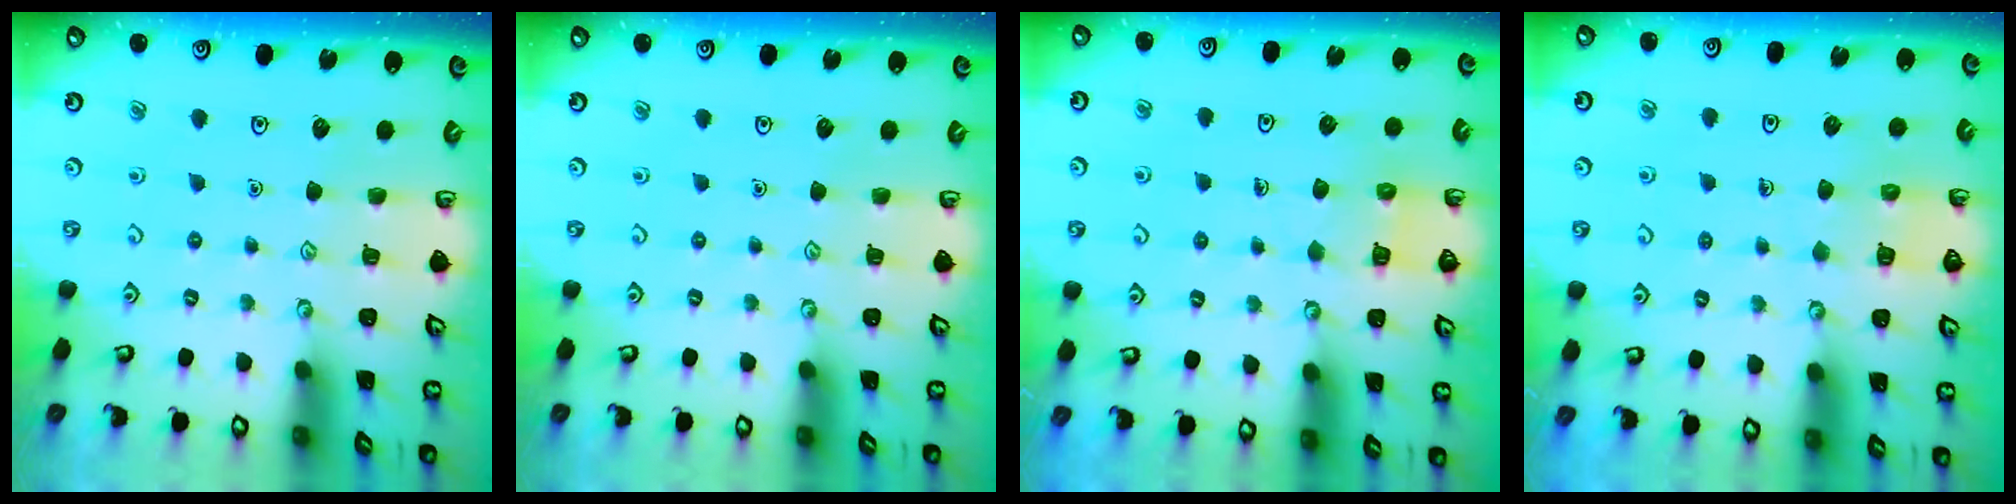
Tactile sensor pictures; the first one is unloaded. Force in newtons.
{"total": 0.0}
{"total": 4.6, "press": 4.6, "slide": 0.3}
{"total": 4.4, "press": 4.4, "slide": 0.4}